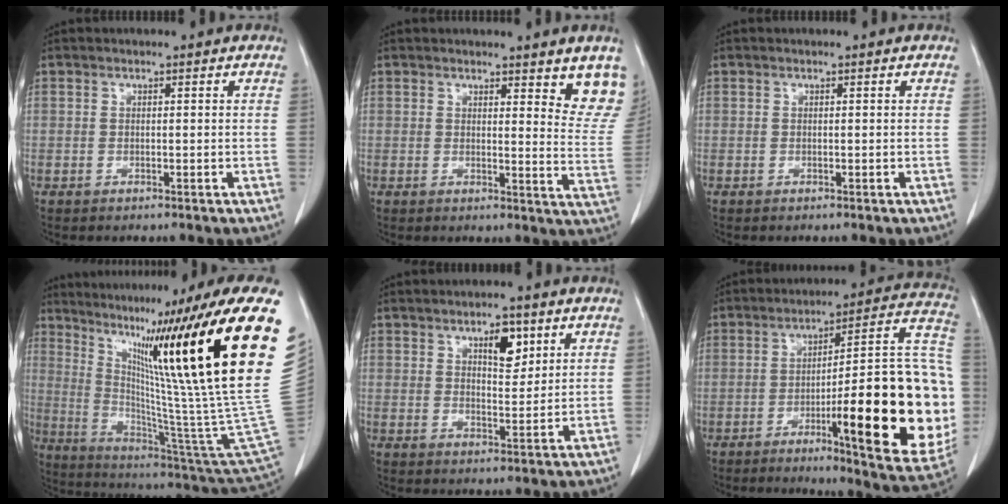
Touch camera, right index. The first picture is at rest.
{"total": 7.7, "force": [6.2, 1.4, 4.4], "torque": [-0.035, -0.034, 0.055]}
{"total": 0.0}
{"total": 36.8, "force": [15.4, 0.8, 33.4], "torque": [-0.394, 0.000, 0.249]}
{"total": 5.2, "force": [2.7, 2.1, 3.9], "torque": [-0.062, -0.002, 0.045]}
{"total": 27.0, "force": [-5.2, 3.7, 26.2], "torque": [-0.276, 0.017, -0.068]}